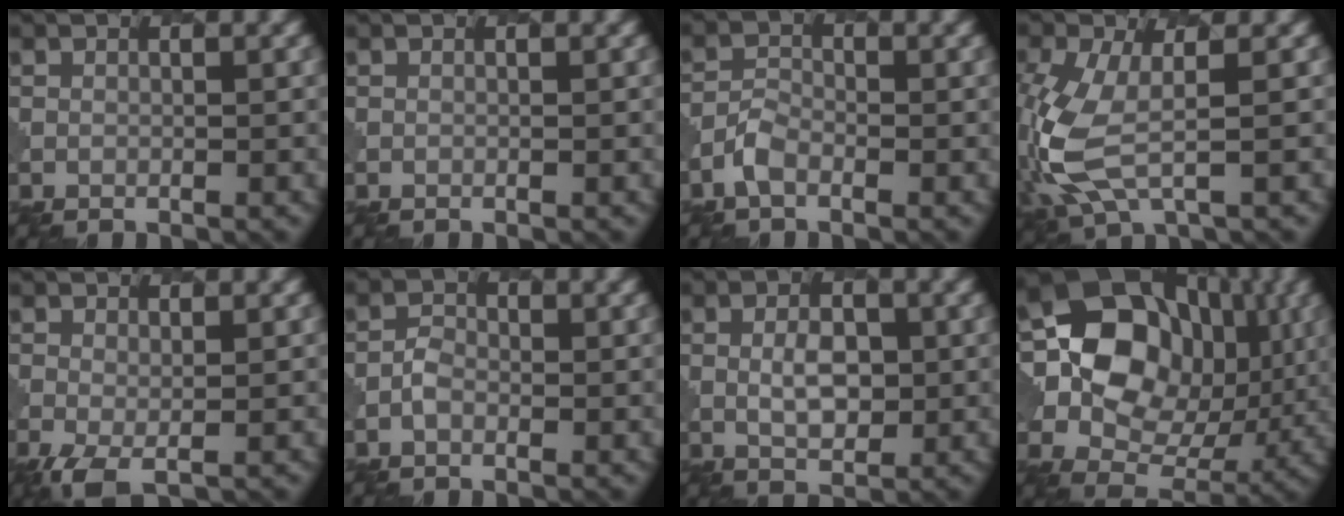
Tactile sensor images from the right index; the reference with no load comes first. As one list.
[{"total": 0.0}, {"total": 1.9, "force": [-1.3, 1.0, 0.8], "torque": [-0.023, 0.001, -0.030]}, {"total": 6.8, "force": [-1.0, 3.2, 5.9], "torque": [-0.170, -0.010, -0.020]}, {"total": 2.1, "force": [-1.0, 0.8, 1.7], "torque": [-0.044, -0.011, -0.016]}, {"total": 1.1, "force": [-0.6, 0.8, 0.4], "torque": [-0.009, 0.002, -0.012]}, {"total": 2.8, "force": [0.3, 1.7, 2.2], "torque": [-0.044, -0.003, 0.010]}, {"total": 13.1, "force": [2.0, 10.7, 7.4], "torque": [-0.119, -0.002, 0.030]}]